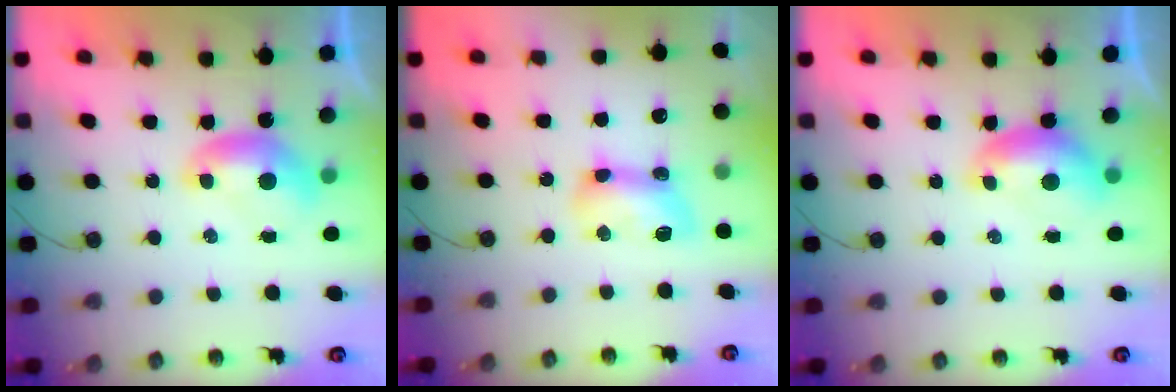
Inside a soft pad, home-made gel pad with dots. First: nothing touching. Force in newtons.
{"total": 8.8, "press": 8.8, "slide": 0.4}
{"total": 0.0}